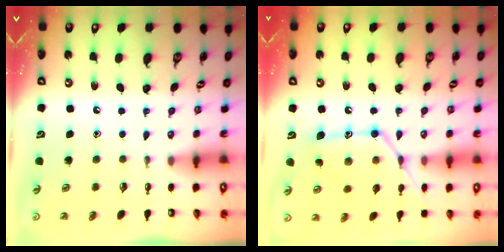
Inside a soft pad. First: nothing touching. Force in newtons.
{"total": 15.2, "press": 15.1, "slide": 1.1}